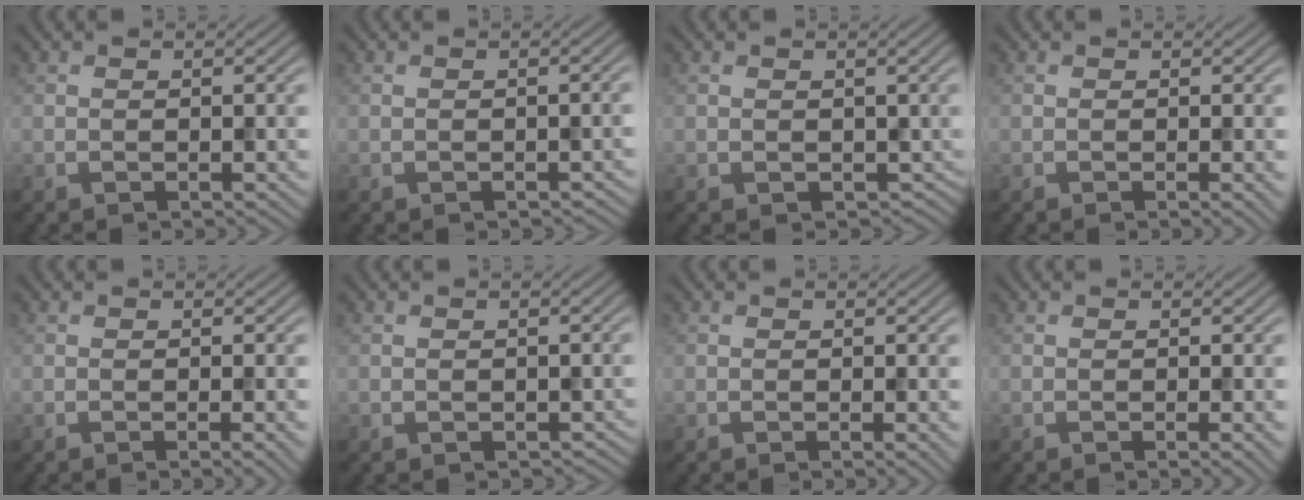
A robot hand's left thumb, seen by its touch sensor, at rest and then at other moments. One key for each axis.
{"total": 0.8, "fx": -0.5, "fy": 0.3, "fz": 0.5, "tx": -0.009, "ty": -0.003, "tz": -0.005}
{"total": 2.4, "fx": 0.3, "fy": 2.1, "fz": 1.2, "tx": -0.027, "ty": -0.015, "tz": 0.006}
{"total": 0.9, "fx": -0.2, "fy": 0.1, "fz": 0.9, "tx": -0.014, "ty": -0.003, "tz": -0.005}
{"total": 1.5, "fx": -0.4, "fy": 0.2, "fz": 1.5, "tx": -0.021, "ty": -0.001, "tz": -0.008}
{"total": 0.8, "fx": -0.3, "fy": 0.6, "fz": 0.3, "tx": -0.008, "ty": -0.008, "tz": -0.004}
{"total": 0.8, "fx": -0.1, "fy": 0.1, "fz": 0.8, "tx": -0.012, "ty": -0.004, "tz": -0.004}
{"total": 1.1, "fx": -0.3, "fy": 0.1, "fz": 1.1, "tx": -0.017, "ty": -0.003, "tz": -0.006}